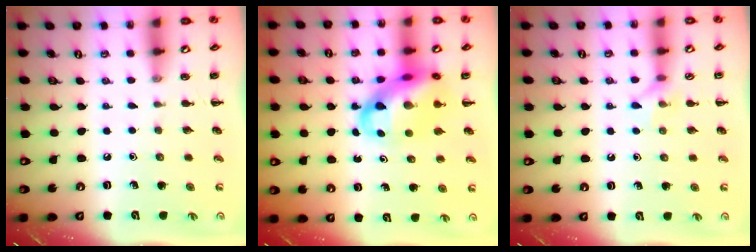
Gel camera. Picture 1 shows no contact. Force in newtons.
{"total": 14.8, "press": 14.3, "slide": 3.6}
{"total": 6.4, "press": 6.3, "slide": 0.9}